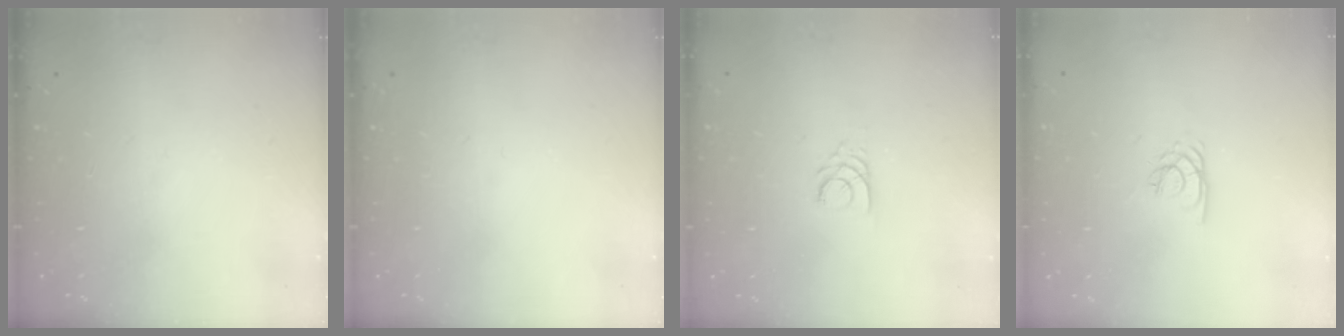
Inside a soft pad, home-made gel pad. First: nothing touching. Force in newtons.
{"total": 0.0}
{"total": 3.1, "press": 3.1, "slide": 0.3}
{"total": 2.1, "press": 2.1, "slide": 0.4}